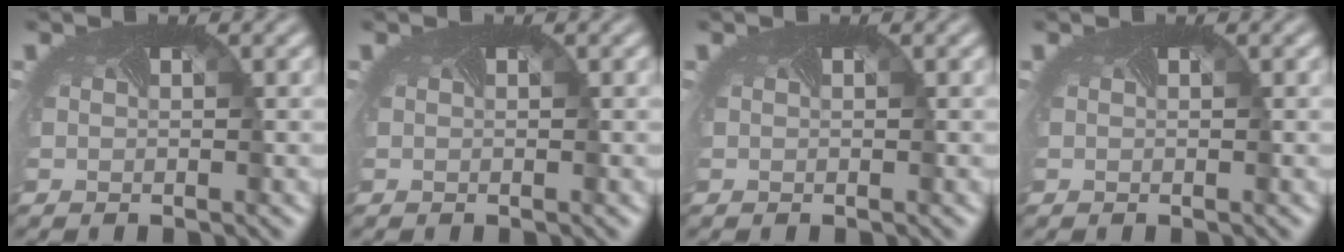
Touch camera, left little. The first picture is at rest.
{"total": 0.0}
{"total": 0.0}
{"total": 0.0}